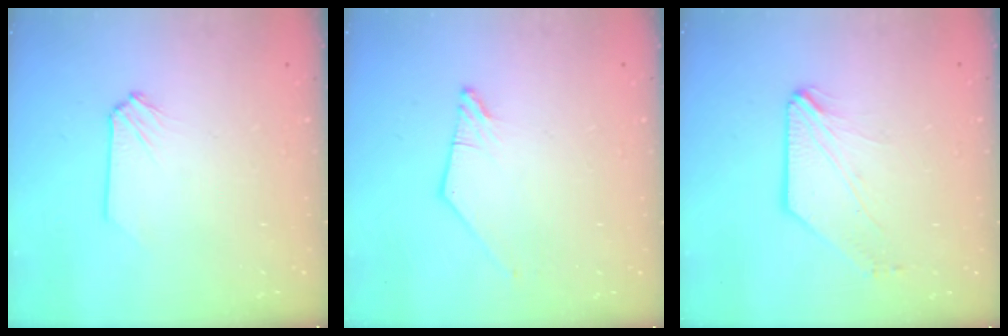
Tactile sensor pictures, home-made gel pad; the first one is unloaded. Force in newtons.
{"total": 0.8, "press": 0.8, "slide": 0.2}
{"total": 1.3, "press": 1.3, "slide": 0.3}